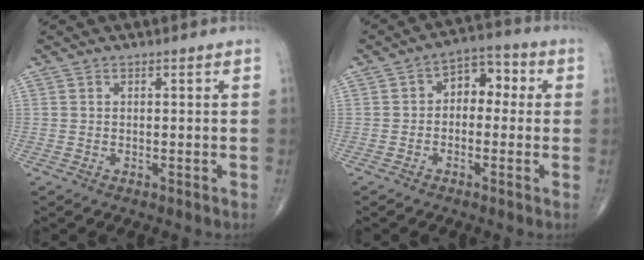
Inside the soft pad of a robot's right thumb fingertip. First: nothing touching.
{"total": 6.7, "force": [0.2, 4.7, 4.9], "torque": [-0.037, 0.029, -0.012]}